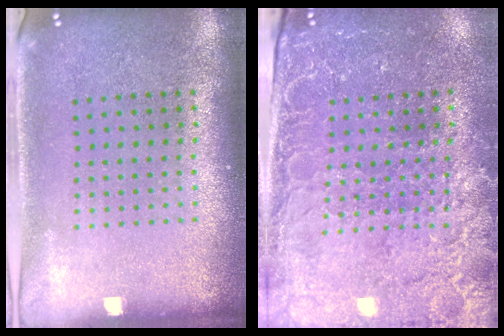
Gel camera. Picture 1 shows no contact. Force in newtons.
{"total": 3.1, "press": 2.9, "slide": 1.0}